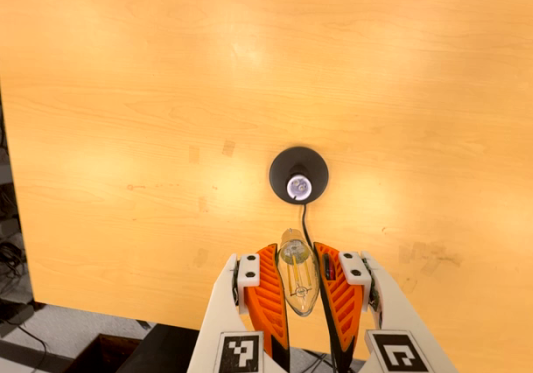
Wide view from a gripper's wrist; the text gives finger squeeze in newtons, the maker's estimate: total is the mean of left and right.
{"total": 22.3, "left": 25.1, "right": 19.4}